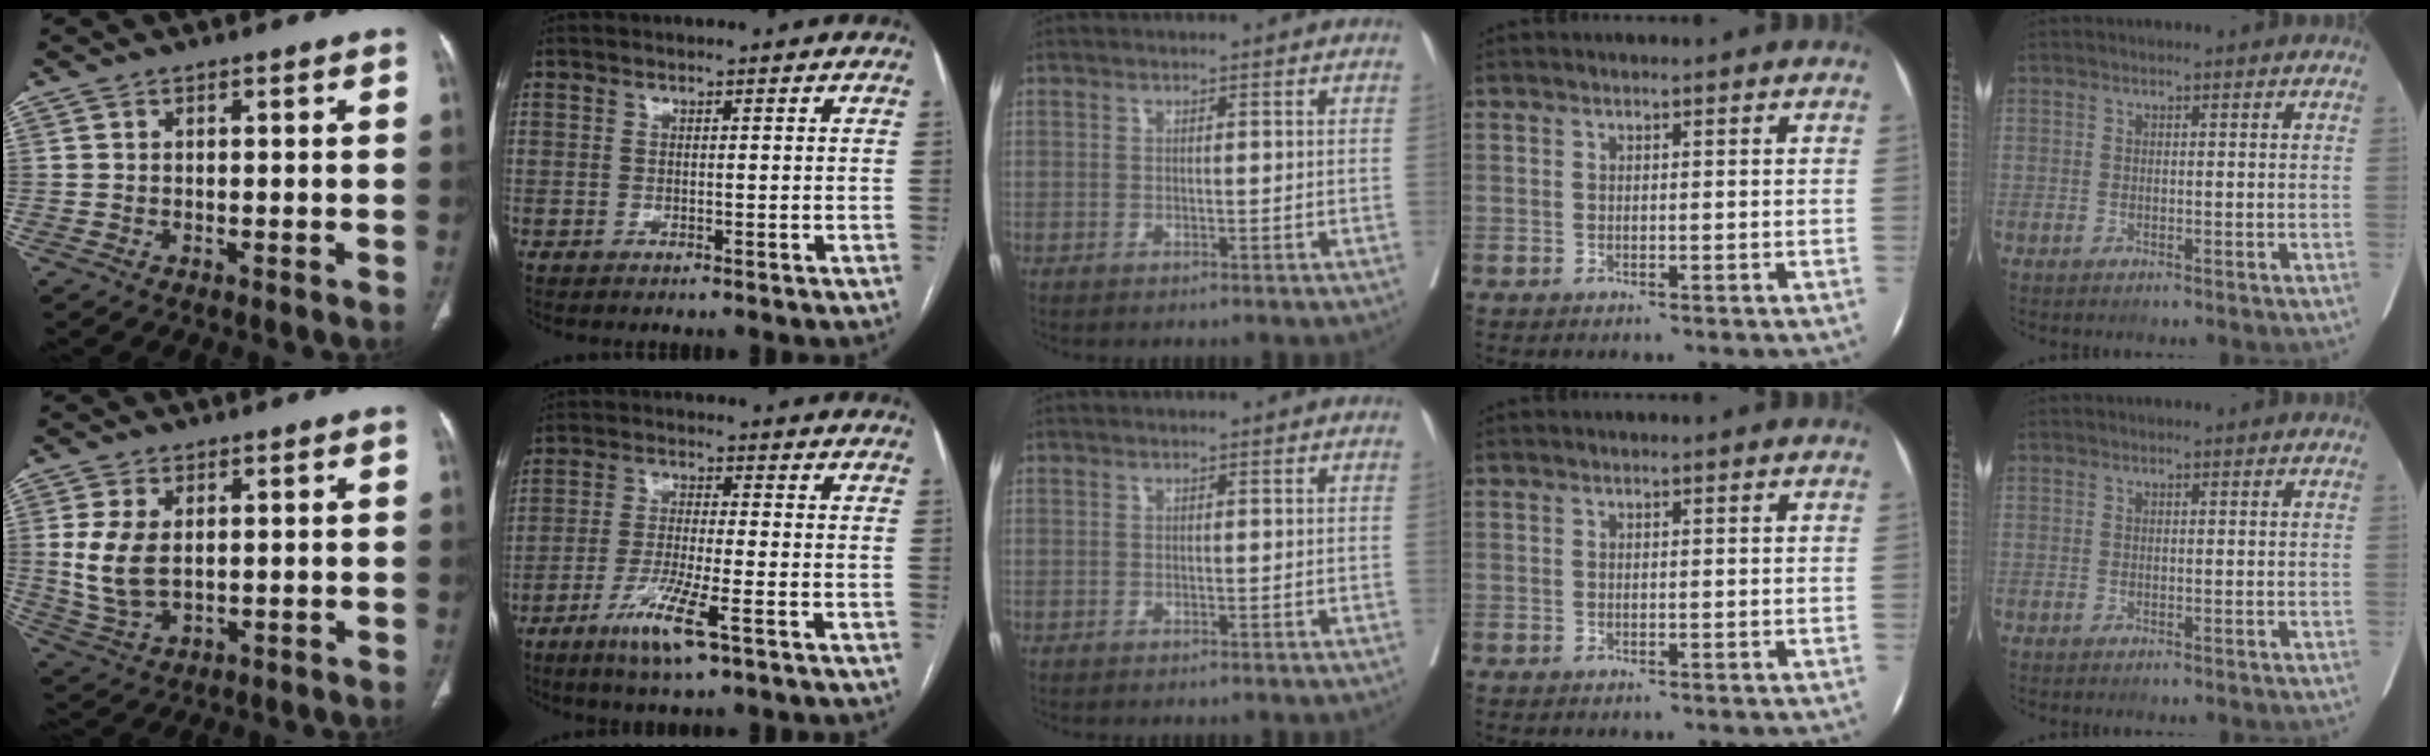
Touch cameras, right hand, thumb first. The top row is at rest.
{"thumb": {"total": 8.7, "force": [1.1, 5.3, 6.9], "torque": [-0.145, -0.009, 0.032]}, "index": {"total": 8.5, "force": [-4.8, 0.5, 7.1], "torque": [-0.141, -0.018, -0.085]}}